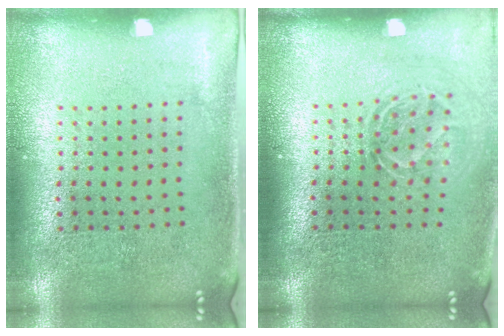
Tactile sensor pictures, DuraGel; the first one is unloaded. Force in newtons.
{"total": 1.6, "press": 1.2, "slide": 1.1}